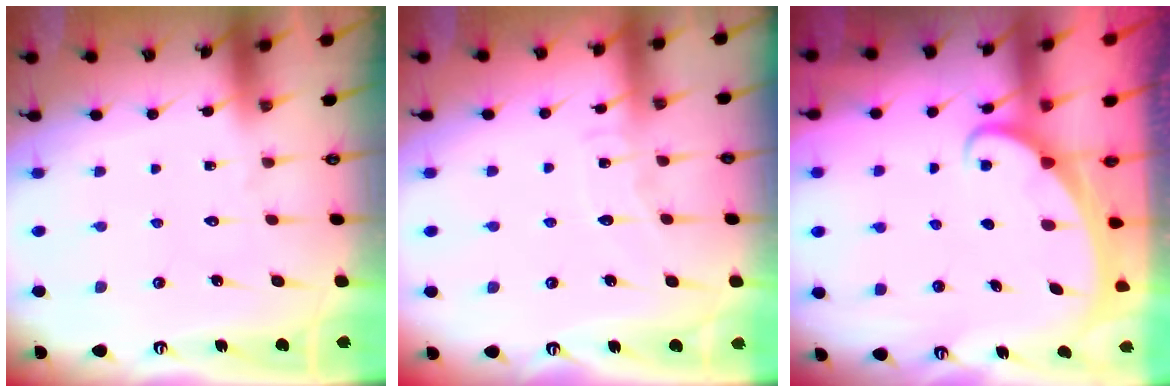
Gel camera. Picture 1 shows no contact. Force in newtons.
{"total": 5.6, "press": 5.6, "slide": 0.5}
{"total": 1.9, "press": 1.9, "slide": 0.2}